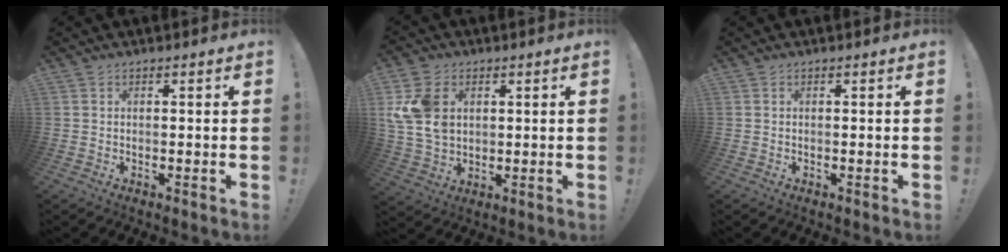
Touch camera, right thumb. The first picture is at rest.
{"total": 12.7, "force": [3.5, 9.6, 7.6], "torque": [-0.155, -0.009, 0.068]}
{"total": 0.0}